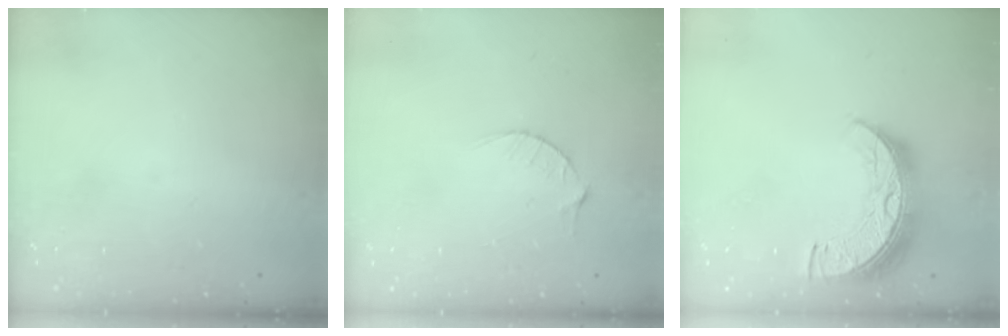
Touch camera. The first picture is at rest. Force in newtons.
{"total": 3.4, "press": 3.4, "slide": 0.4}
{"total": 12.3, "press": 12.3, "slide": 0.9}